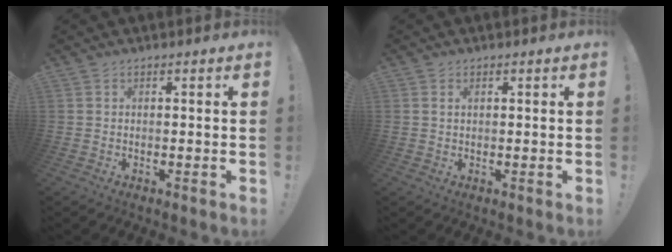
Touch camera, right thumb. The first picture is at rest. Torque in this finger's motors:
{"motor_torque": [-0.05, -0.01, -0.07, -0.09, 0.07]}